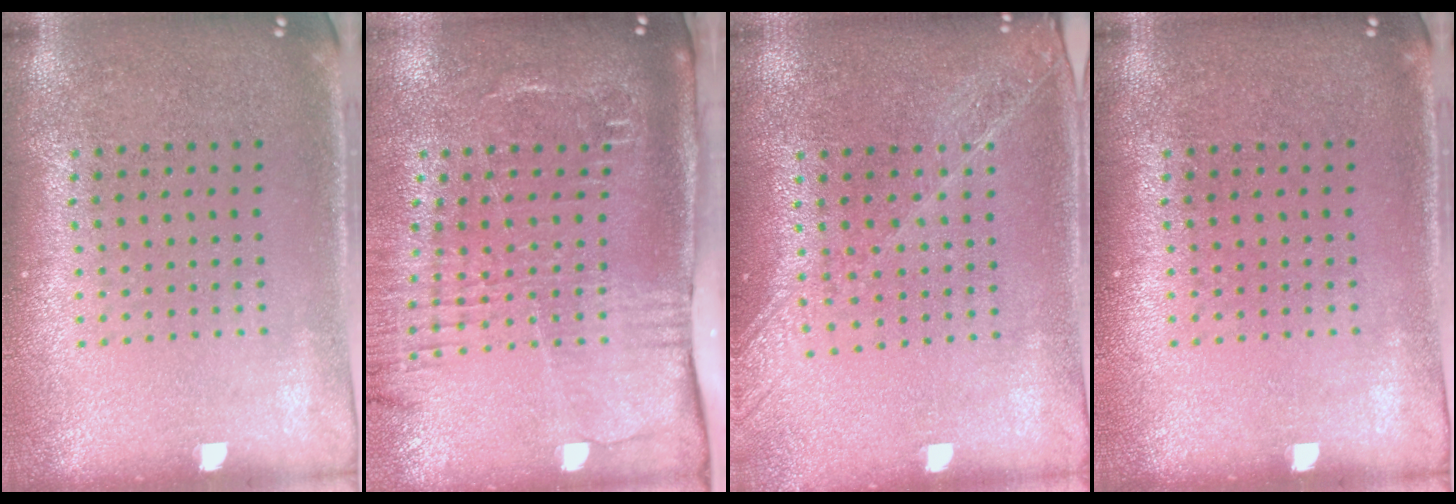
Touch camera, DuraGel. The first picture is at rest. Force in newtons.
{"total": 2.7, "press": 2.2, "slide": 1.7}
{"total": 1.7, "press": 1.5, "slide": 0.8}
{"total": 0.0}